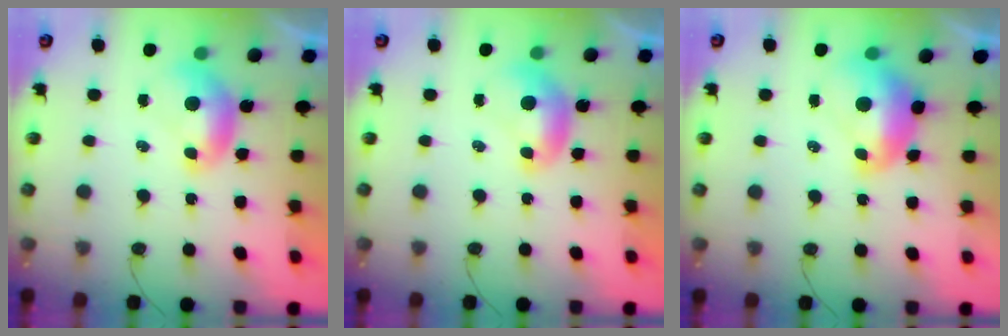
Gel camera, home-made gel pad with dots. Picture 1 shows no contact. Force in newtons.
{"total": 0.0}
{"total": 2.8, "press": 2.7, "slide": 0.7}